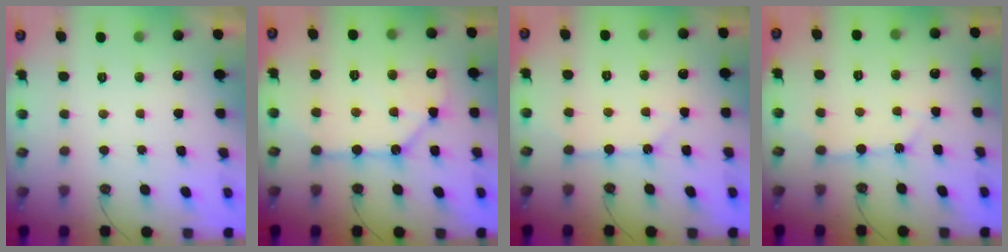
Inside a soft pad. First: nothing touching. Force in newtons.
{"total": 11.4, "press": 11.4, "slide": 0.9}
{"total": 5.1, "press": 5.1, "slide": 0.5}
{"total": 3.6, "press": 3.6, "slide": 0.4}